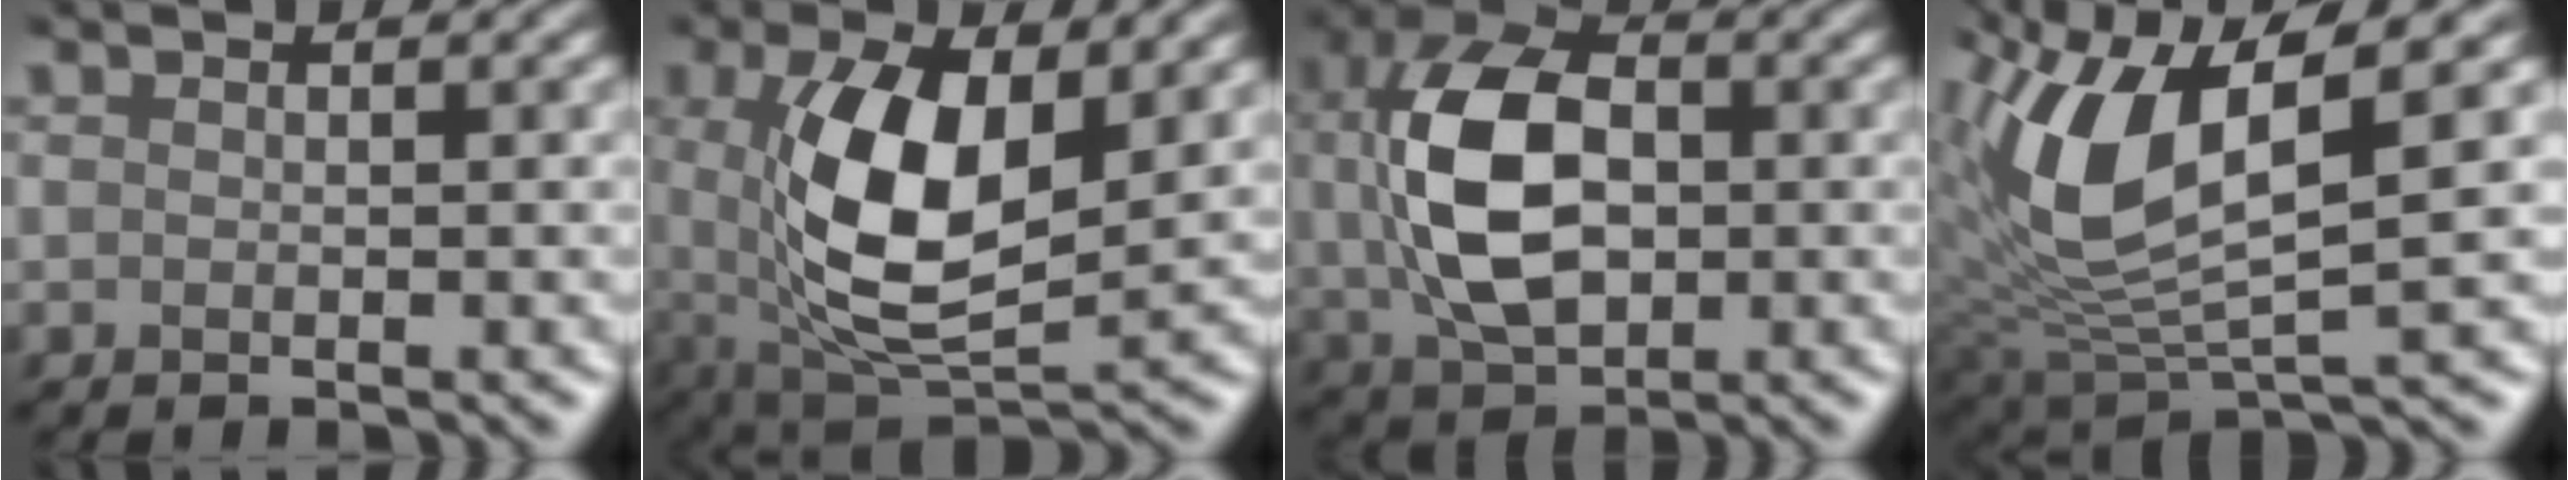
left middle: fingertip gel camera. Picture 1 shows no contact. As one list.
[{"total": 7.6, "force": [1.1, 3.1, 6.8], "torque": [-0.155, -0.003, 0.037]}, {"total": 8.4, "force": [0.3, 5.2, 6.6], "torque": [-0.166, 0.007, 0.023]}, {"total": 8.0, "force": [2.1, 2.9, 7.1], "torque": [-0.187, -0.006, 0.057]}]